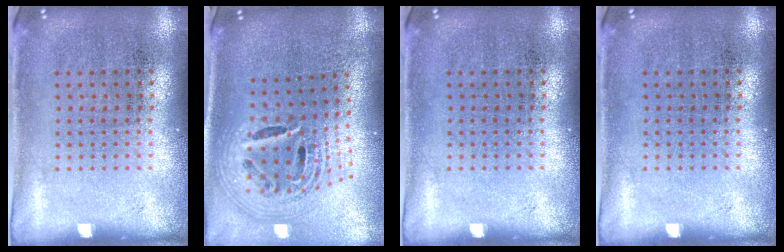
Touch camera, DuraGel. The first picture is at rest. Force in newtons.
{"total": 2.7, "press": 1.9, "slide": 1.9}
{"total": 0.0}
{"total": 0.0}